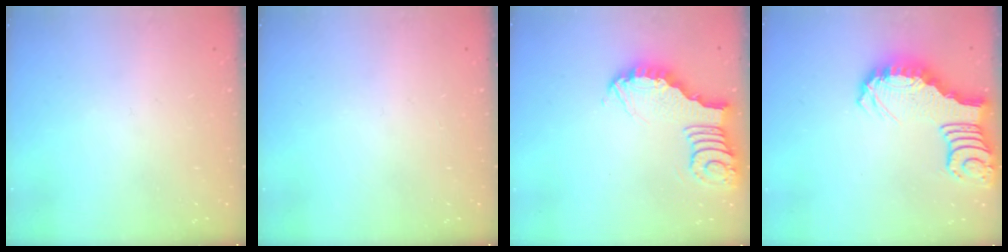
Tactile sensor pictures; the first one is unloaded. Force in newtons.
{"total": 0.0}
{"total": 3.9, "press": 3.9, "slide": 0.3}
{"total": 3.5, "press": 3.4, "slide": 0.6}